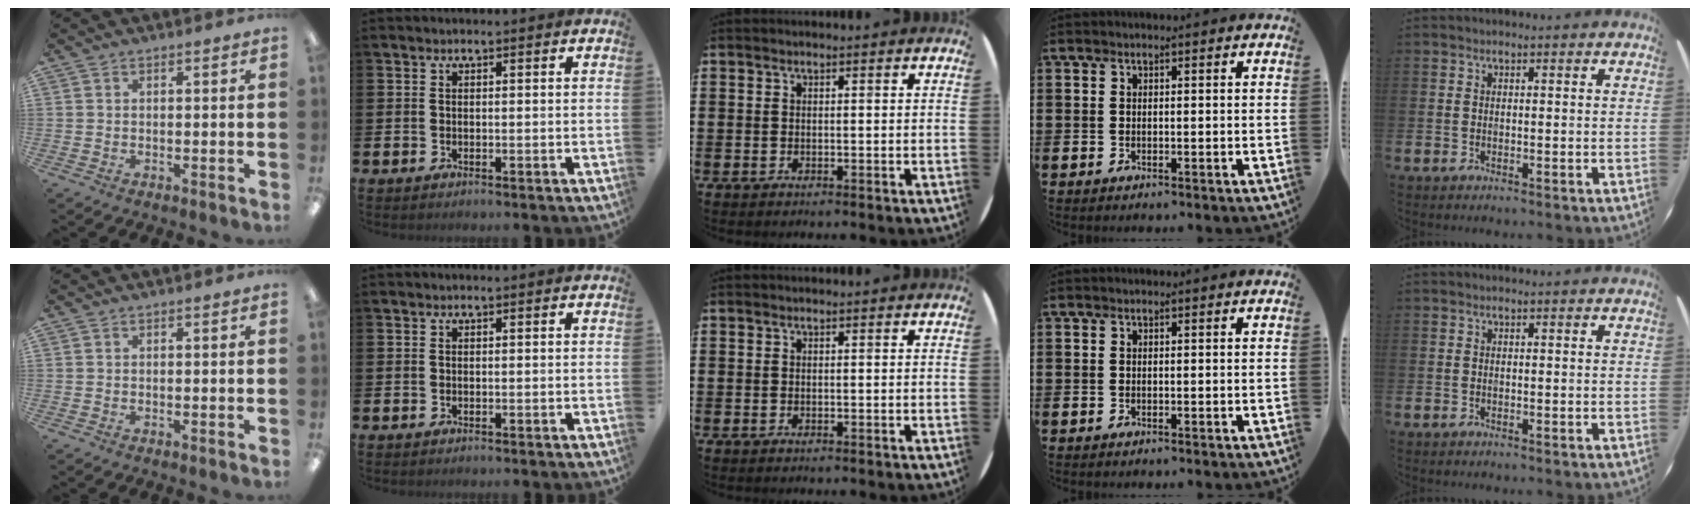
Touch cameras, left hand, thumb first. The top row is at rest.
{}